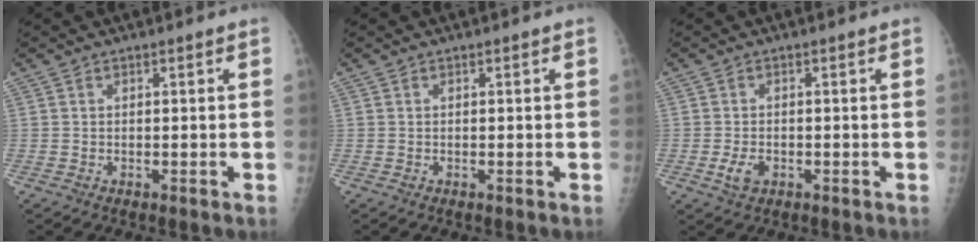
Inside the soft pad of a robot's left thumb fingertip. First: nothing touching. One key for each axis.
{"total": 0.0}
{"total": 2.9, "fx": -0.9, "fy": 1.9, "fz": 2.0, "tx": -0.038, "ty": 0.000, "tz": -0.014}